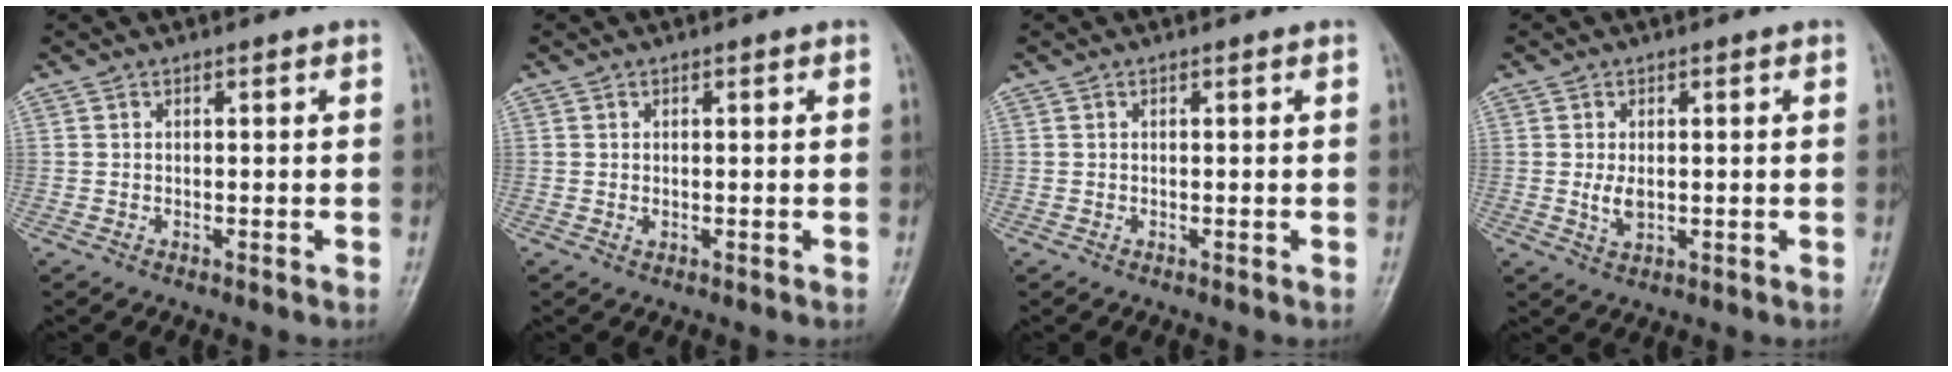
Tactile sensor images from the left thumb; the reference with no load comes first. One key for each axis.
{"total": 0.8, "fx": 0.1, "fy": 0.5, "fz": 0.6, "tx": -0.009, "ty": 0.000, "tz": 0.005}
{"total": 0.0}
{"total": 3.1, "fx": 0.0, "fy": 1.9, "fz": 2.5, "tx": -0.045, "ty": -0.007, "tz": 0.002}